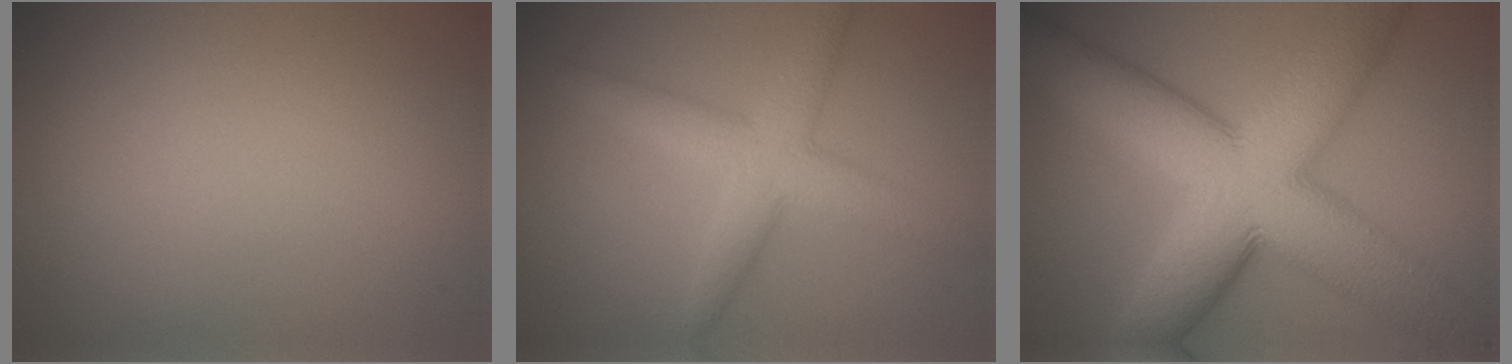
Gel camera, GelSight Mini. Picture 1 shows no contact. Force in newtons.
{"total": 4.2, "press": 4.2, "slide": 0.1}
{"total": 14.2, "press": 14.2, "slide": 0.3}